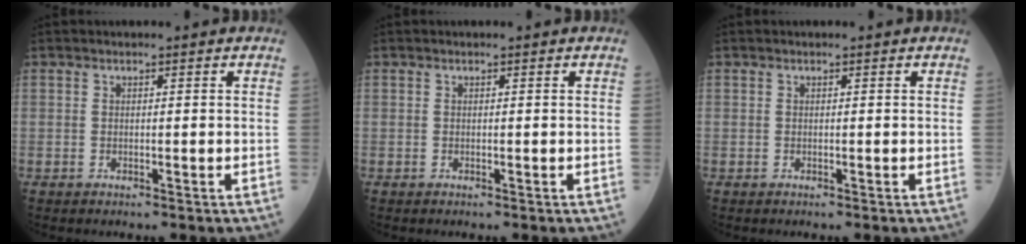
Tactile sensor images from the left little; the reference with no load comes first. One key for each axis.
{"total": 0.0}
{"total": 0.0}